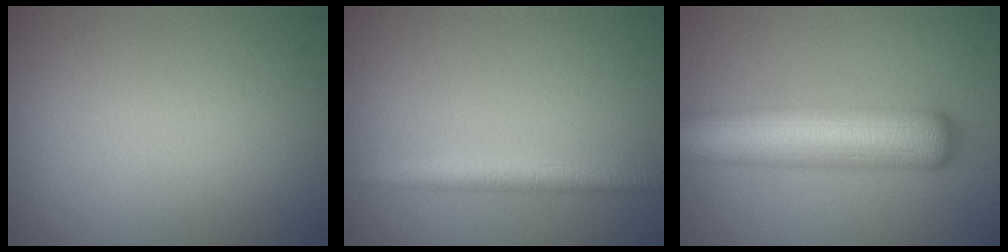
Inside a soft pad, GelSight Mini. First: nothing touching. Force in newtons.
{"total": 2.5, "press": 2.5, "slide": 0.1}
{"total": 9.1, "press": 9.1, "slide": 0.2}